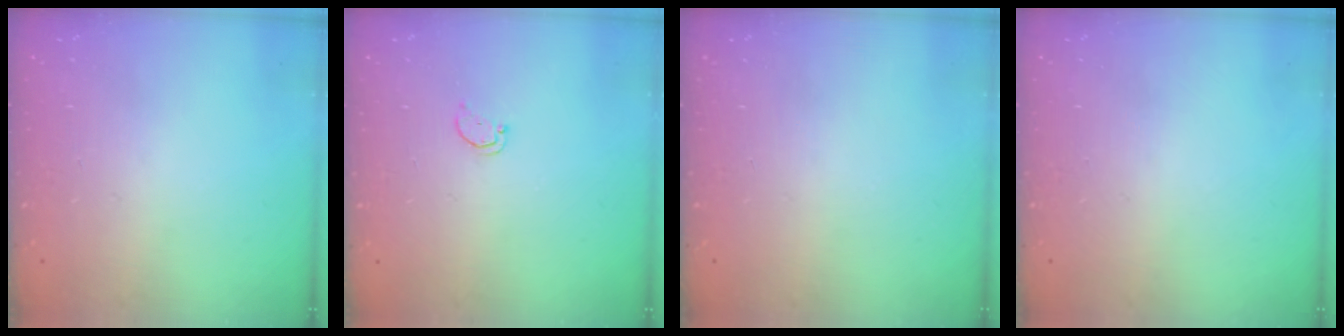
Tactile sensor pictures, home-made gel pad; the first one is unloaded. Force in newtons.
{"total": 1.7, "press": 1.7, "slide": 0.2}
{"total": 0.0}
{"total": 0.0}